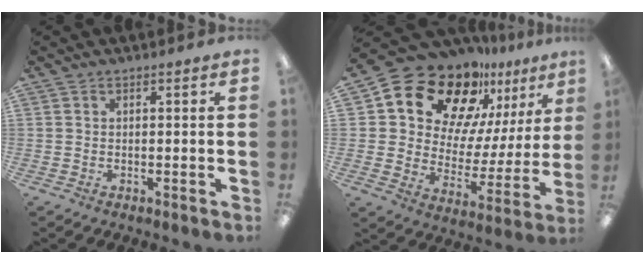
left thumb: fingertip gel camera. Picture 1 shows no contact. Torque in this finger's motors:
{"motor_torque": [2.40, 2.61, 1.38, -1.39, 0.20]}